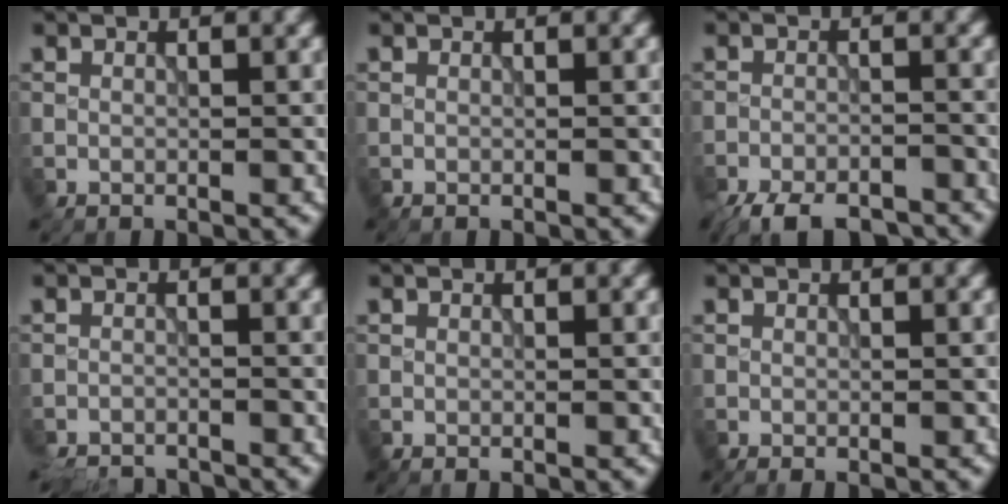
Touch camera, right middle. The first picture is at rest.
{"total": 0.0}
{"total": 8.8, "force": [-7.7, 2.6, 3.3], "torque": [-0.050, -0.023, -0.116]}
{"total": 5.0, "force": [-4.9, 0.6, 0.8], "torque": [-0.018, -0.016, -0.078]}
{"total": 0.0}
{"total": 0.5, "force": [-0.3, 0.1, 0.4], "torque": [-0.006, -0.006, -0.007]}